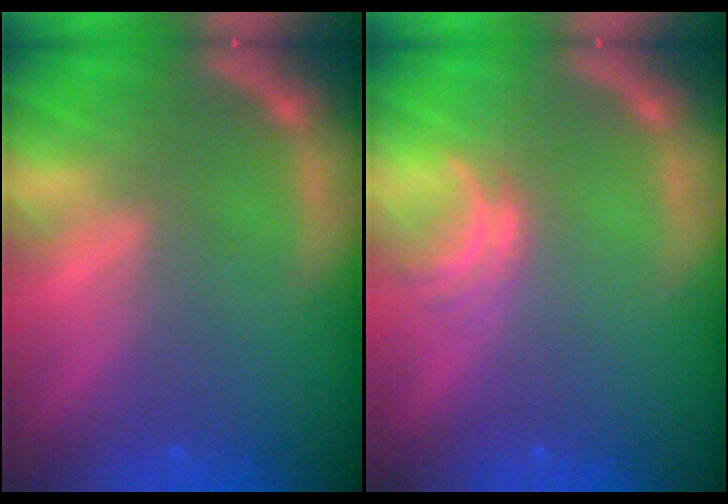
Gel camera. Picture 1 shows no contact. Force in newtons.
{"total": 2.0}